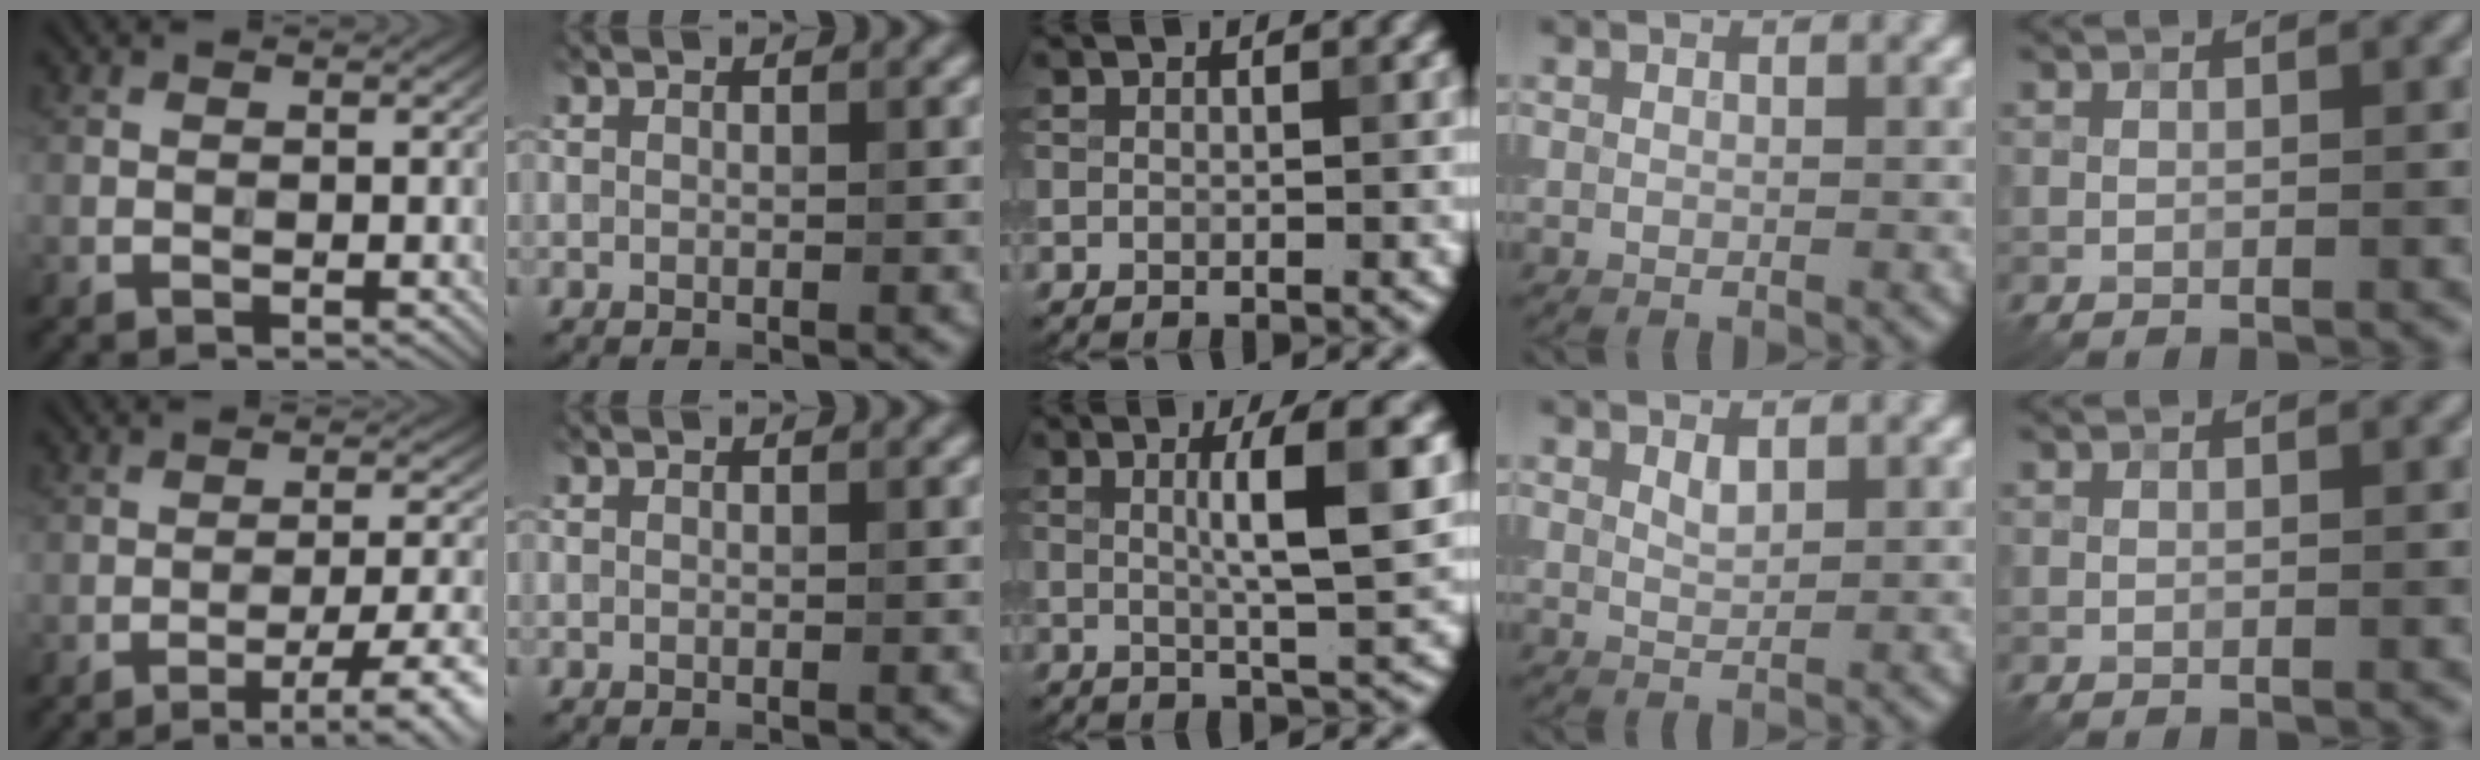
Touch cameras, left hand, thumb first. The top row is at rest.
{"thumb": {"total": 7.8, "force": [-4.1, 1.8, 6.4], "torque": [-0.101, 0.002, -0.054]}, "middle": {"total": 6.1, "force": [1.3, 1.0, 5.9], "torque": [-0.080, 0.007, 0.020]}, "ring": {"total": 1.1, "force": [0.8, 0.4, 0.7], "torque": [-0.016, -0.002, 0.016]}}